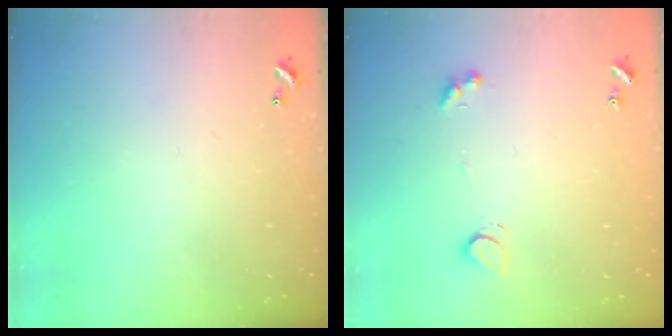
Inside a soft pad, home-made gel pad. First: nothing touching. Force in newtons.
{"total": 1.4, "press": 1.2, "slide": 0.6}